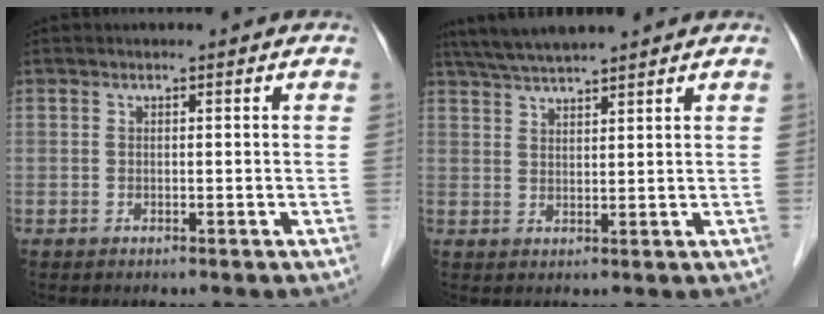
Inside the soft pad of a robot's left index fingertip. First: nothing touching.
{"total": 11.7, "force": [10.2, 0.7, 5.7], "torque": [-0.098, 0.022, 0.169]}